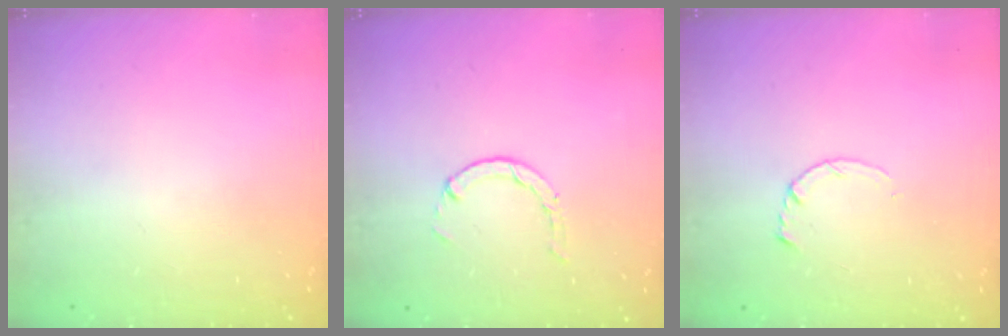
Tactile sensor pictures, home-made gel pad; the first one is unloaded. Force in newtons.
{"total": 0.6, "press": 0.6, "slide": 0.2}
{"total": 3.5, "press": 3.5, "slide": 0.4}